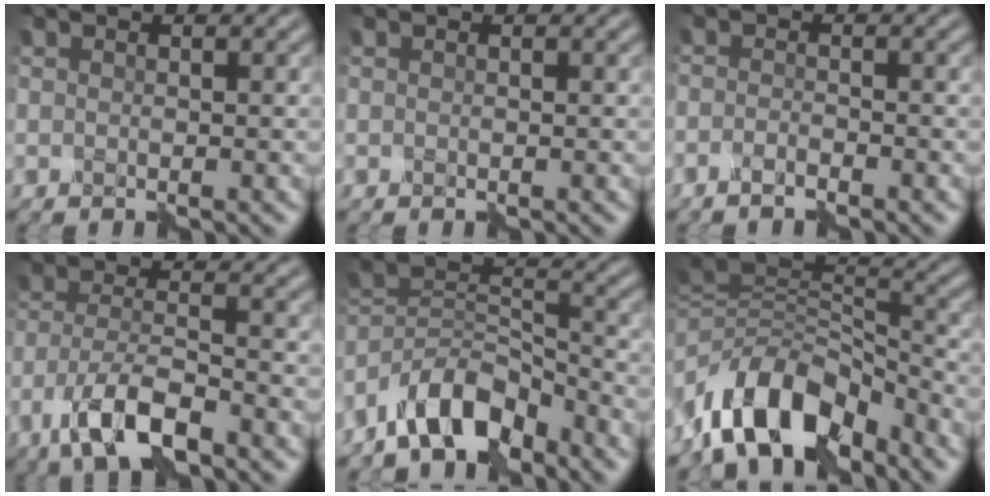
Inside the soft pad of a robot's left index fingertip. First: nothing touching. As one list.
[{"total": 0.0}, {"total": 1.3, "force": [-1.1, 0.1, 0.6], "torque": [-0.011, 0.006, -0.018]}, {"total": 6.2, "force": [-4.1, 1.8, 4.3], "torque": [-0.087, 0.003, -0.077]}, {"total": 7.0, "force": [-5.6, 2.9, 3.2], "torque": [-0.043, 0.011, -0.108]}, {"total": 10.0, "force": [-6.2, 5.1, 5.9], "torque": [-0.091, 0.012, -0.118]}]